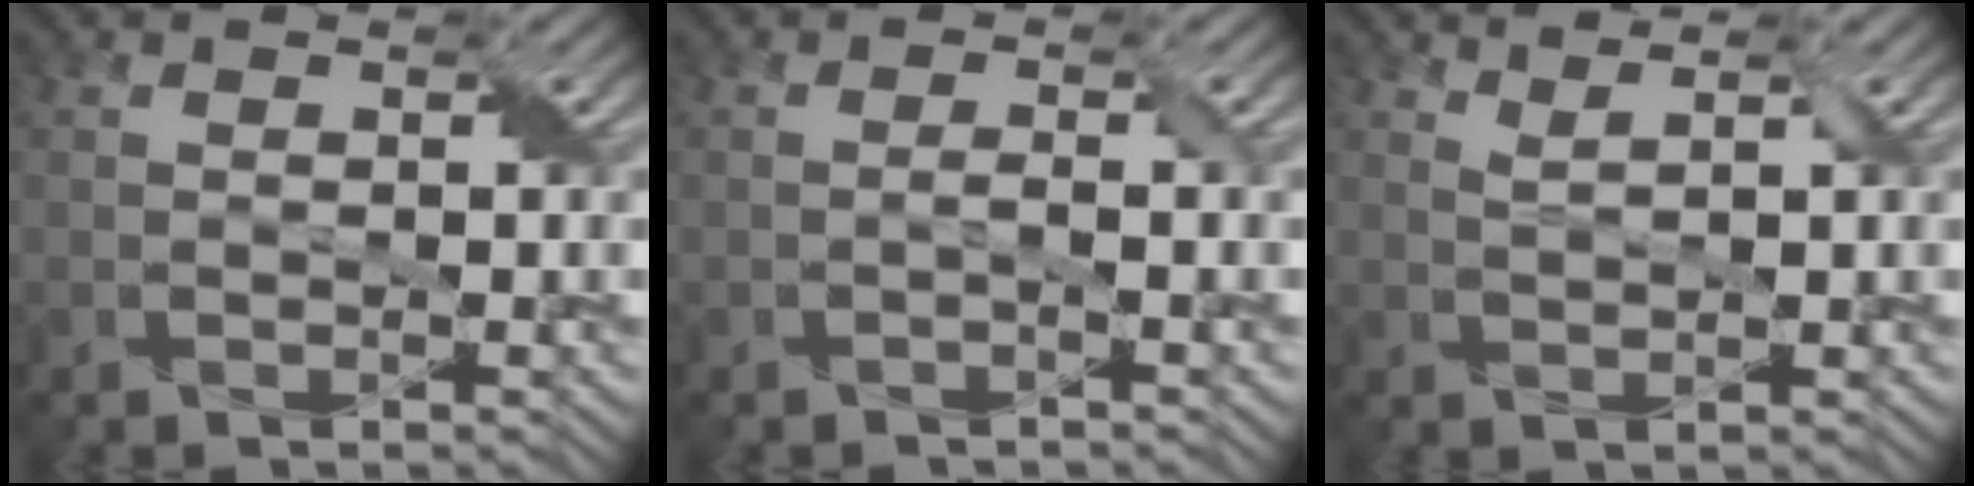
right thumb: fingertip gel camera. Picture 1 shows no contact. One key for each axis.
{"total": 0.8, "fx": -0.4, "fy": -0.1, "fz": 0.8, "tx": -0.015, "ty": 0.006, "tz": -0.007}
{"total": 2.1, "fx": 1.7, "fy": 0.2, "fz": 1.3, "tx": -0.026, "ty": 0.003, "tz": 0.033}